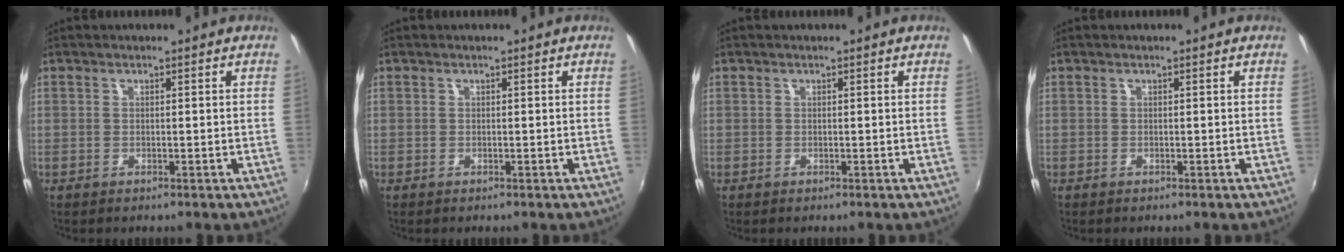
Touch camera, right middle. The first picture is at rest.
{"total": 0.0}
{"total": 0.0}
{"total": 0.0}